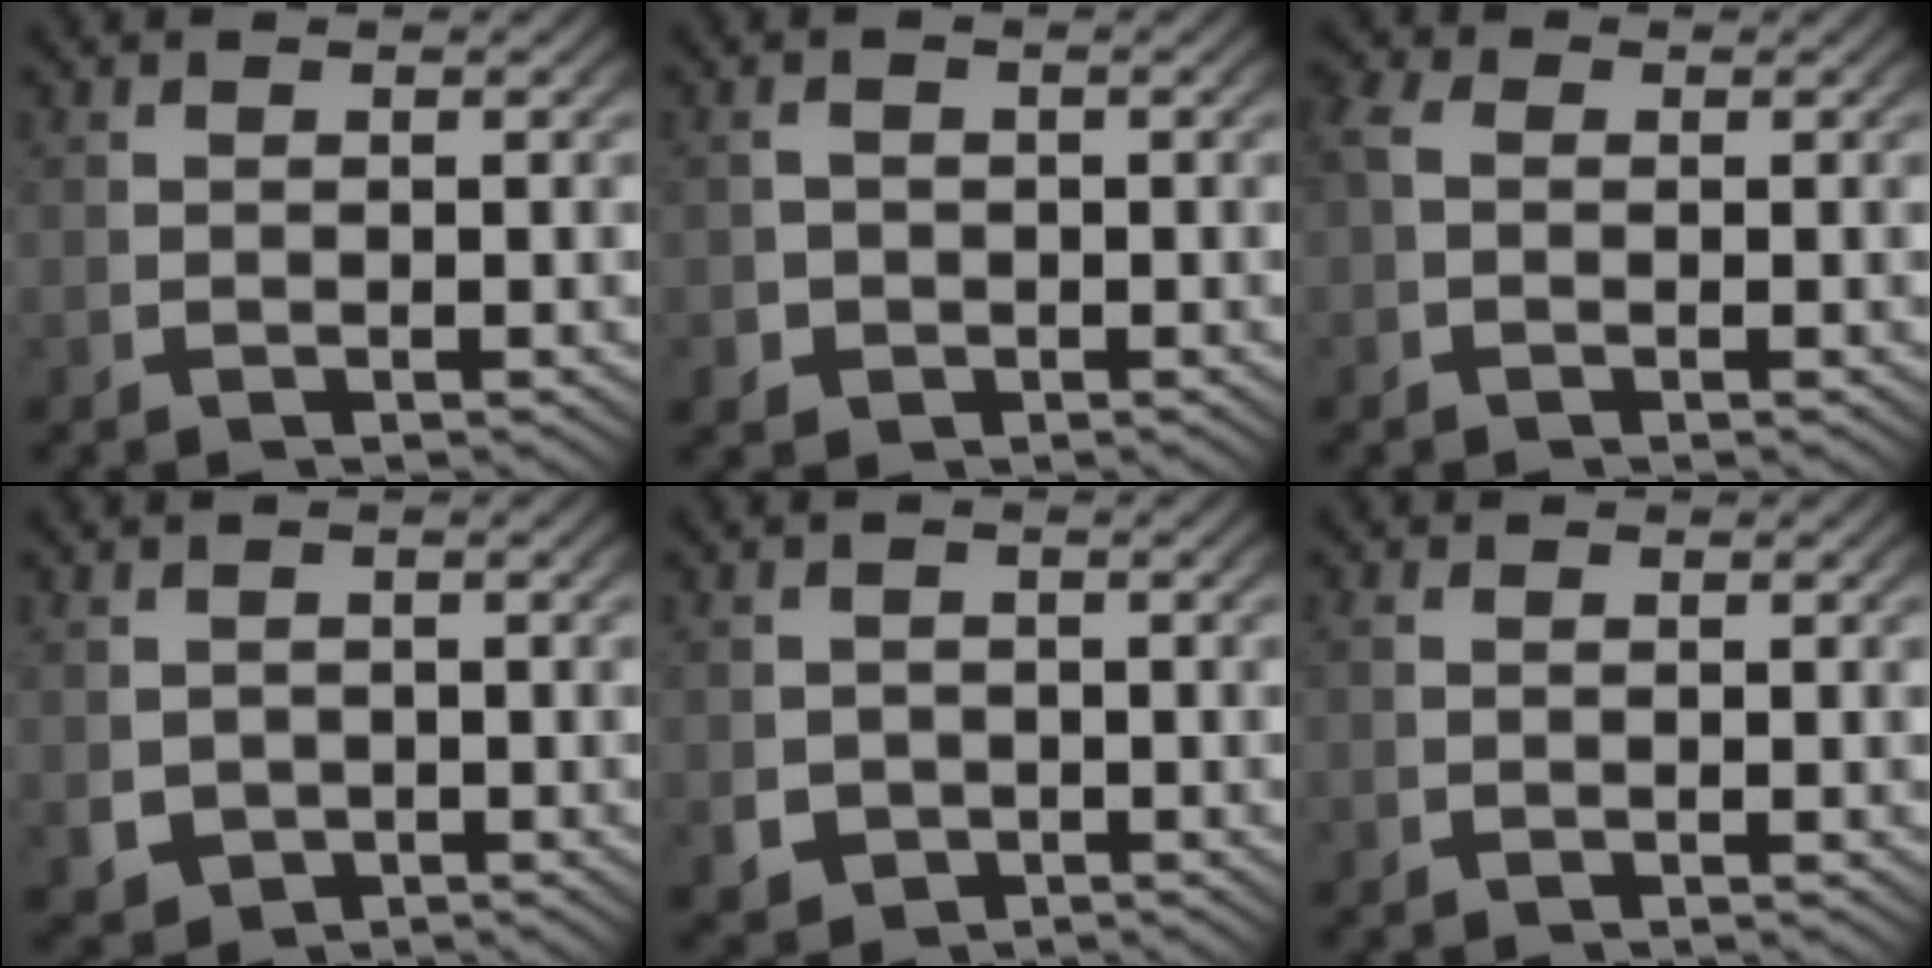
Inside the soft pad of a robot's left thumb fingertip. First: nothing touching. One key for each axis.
{"total": 2.6, "fx": -0.8, "fy": 2.3, "fz": 0.9, "tx": -0.021, "ty": -0.012, "tz": -0.008}
{"total": 1.7, "fx": 0.2, "fy": 1.4, "fz": 1.0, "tx": -0.028, "ty": -0.002, "tz": 0.002}
{"total": 4.7, "fx": -1.2, "fy": 4.1, "fz": 1.9, "tx": -0.048, "ty": -0.029, "tz": -0.006}
{"total": 4.2, "fx": -1.5, "fy": 3.6, "fz": 1.6, "tx": -0.038, "ty": -0.026, "tz": -0.013}
{"total": 0.5, "fx": 0.0, "fy": 0.5, "fz": 0.3, "tx": -0.010, "ty": -0.004, "tz": 0.002}